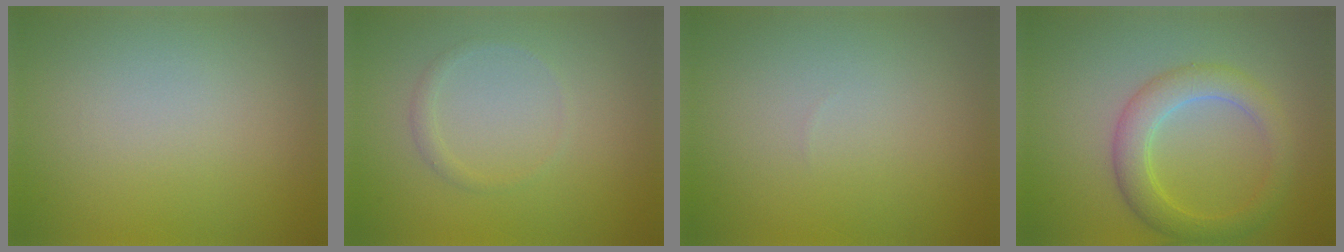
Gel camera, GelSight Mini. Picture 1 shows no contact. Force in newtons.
{"total": 0.9, "press": 0.8, "slide": 0.1}
{"total": 0.0}
{"total": 3.9, "press": 3.9, "slide": 0.2}